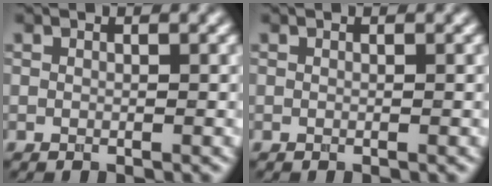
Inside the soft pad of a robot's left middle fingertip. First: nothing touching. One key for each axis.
{"total": 0.0}